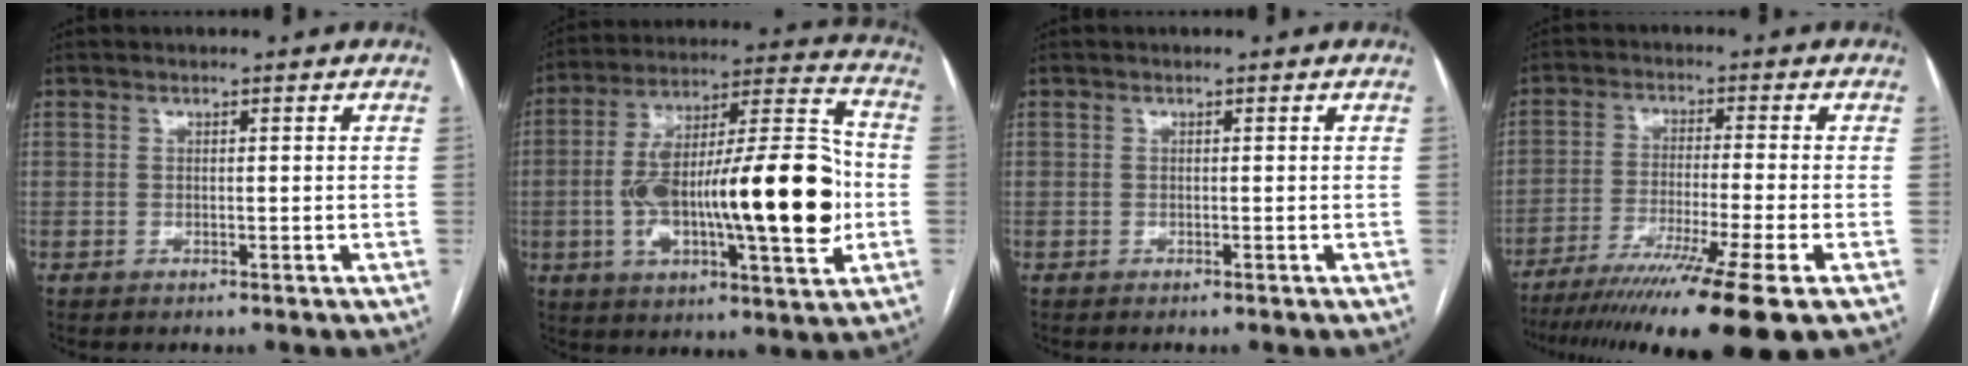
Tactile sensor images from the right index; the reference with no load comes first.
{"total": 25.7, "force": [-3.2, 5.7, 24.9], "torque": [-0.402, 0.018, -0.047]}
{"total": 0.0}
{"total": 16.9, "force": [-12.0, -1.7, 11.8], "torque": [-0.169, -0.053, -0.193]}